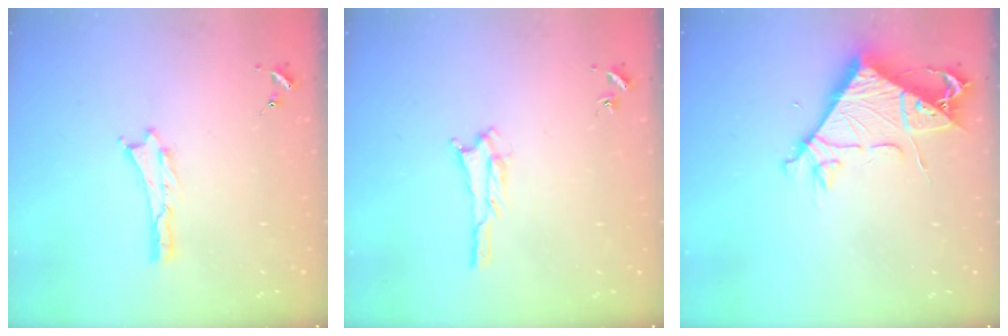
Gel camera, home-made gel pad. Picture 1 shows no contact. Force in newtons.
{"total": 1.3, "press": 1.3, "slide": 0.2}
{"total": 7.6, "press": 7.6, "slide": 0.4}